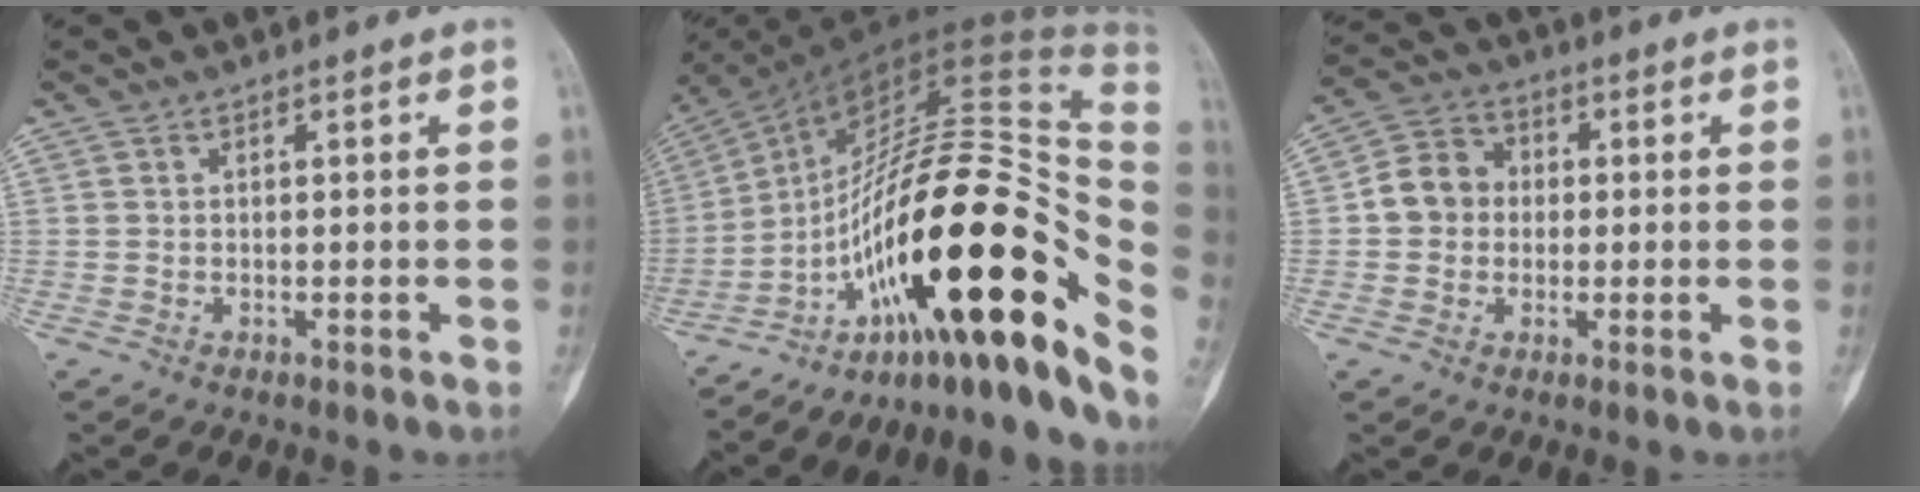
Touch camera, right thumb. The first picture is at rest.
{"total": 35.6, "force": [-11.1, 11.7, 31.8], "torque": [-0.396, 0.089, -0.165]}
{"total": 7.6, "force": [0.0, 6.8, 3.5], "torque": [-0.042, 0.021, -0.013]}